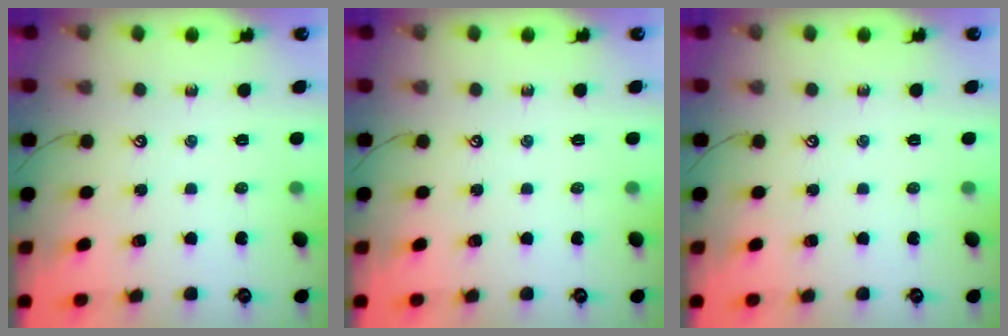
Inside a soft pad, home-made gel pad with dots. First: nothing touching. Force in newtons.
{"total": 0.0}
{"total": 0.0}